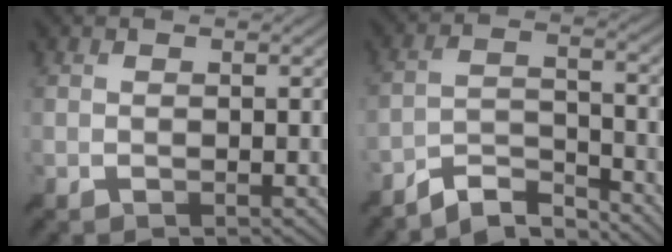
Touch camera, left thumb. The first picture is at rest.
{"total": 6.1, "force": [-5.6, 1.5, 2.0], "torque": [-0.039, -0.004, -0.109]}